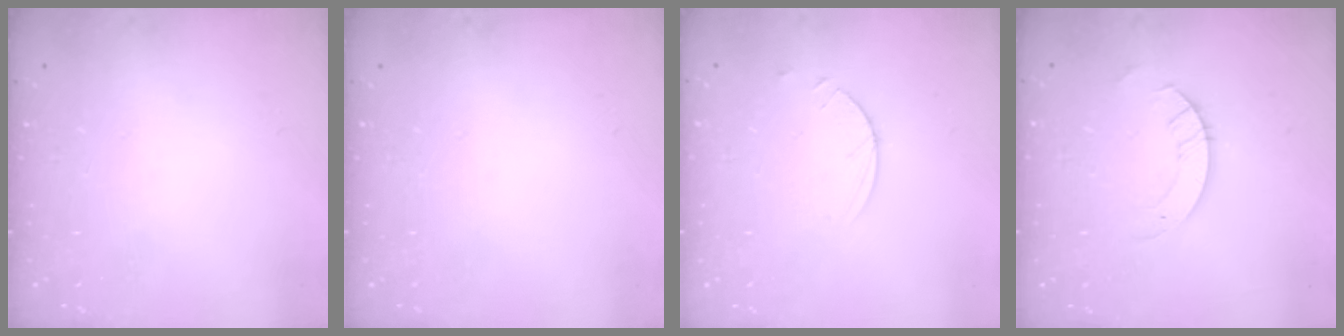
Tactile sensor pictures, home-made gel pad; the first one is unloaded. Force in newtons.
{"total": 0.0}
{"total": 2.5, "press": 2.4, "slide": 0.3}
{"total": 3.5, "press": 3.5, "slide": 0.3}